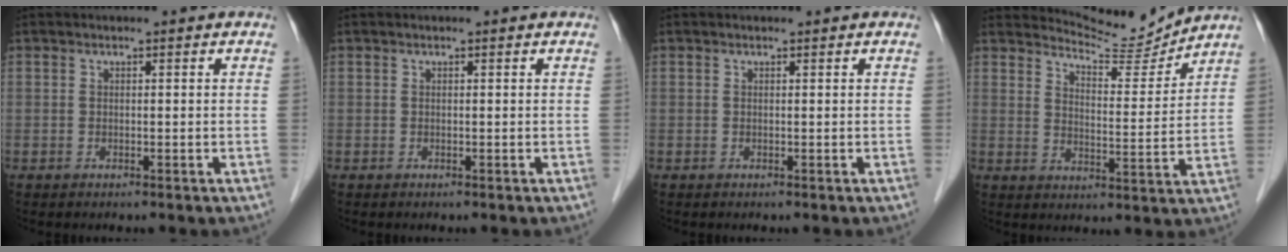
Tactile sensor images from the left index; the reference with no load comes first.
{"total": 0.0}
{"total": 0.0}
{"total": 7.9, "force": [7.9, -0.2, -0.7], "torque": [-0.005, -0.020, 0.122]}